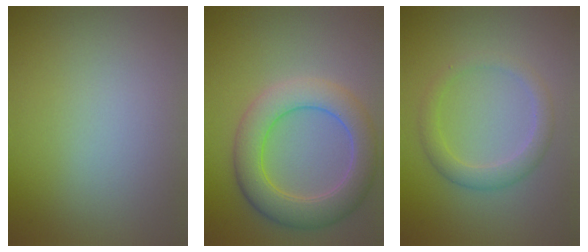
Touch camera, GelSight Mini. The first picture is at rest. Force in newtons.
{"total": 6.3, "press": 6.3, "slide": 0.4}
{"total": 2.7, "press": 2.7, "slide": 0.2}